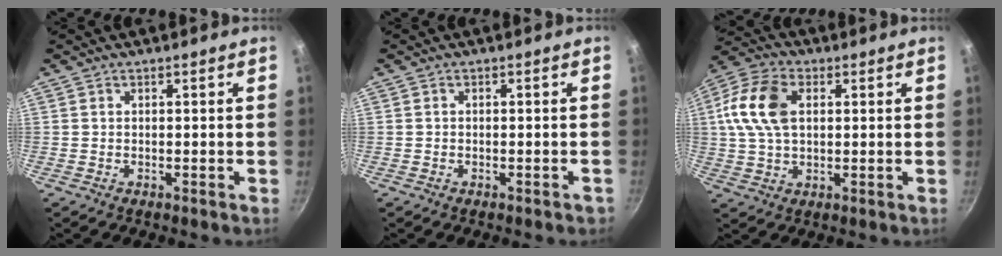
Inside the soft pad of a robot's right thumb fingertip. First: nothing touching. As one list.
[{"total": 1.1, "force": [-0.7, 0.6, 0.5], "torque": [-0.001, 0.016, -0.001]}, {"total": 12.9, "force": [2.6, 8.2, 9.5], "torque": [-0.175, 0.014, 0.036]}]